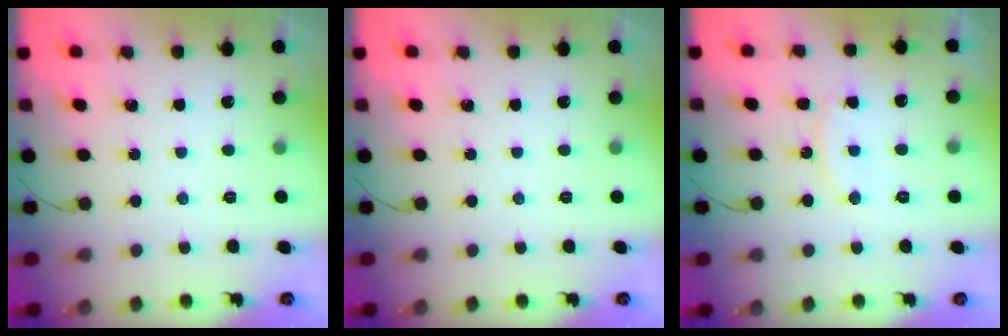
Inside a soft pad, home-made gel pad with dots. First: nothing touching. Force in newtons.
{"total": 0.0}
{"total": 8.4, "press": 8.4, "slide": 0.6}